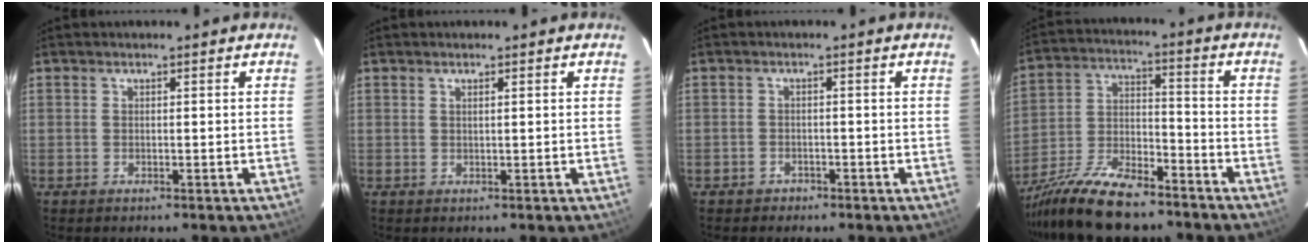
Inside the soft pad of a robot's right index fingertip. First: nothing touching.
{"total": 0.6, "force": [0.3, -0.1, 0.5], "torque": [-0.009, 0.003, 0.006]}
{"total": 2.3, "force": [-1.6, 1.7, 0.1], "torque": [-0.009, 0.006, -0.023]}
{"total": 17.9, "force": [-14.0, 5.8, 9.4], "torque": [-0.197, -0.017, -0.245]}